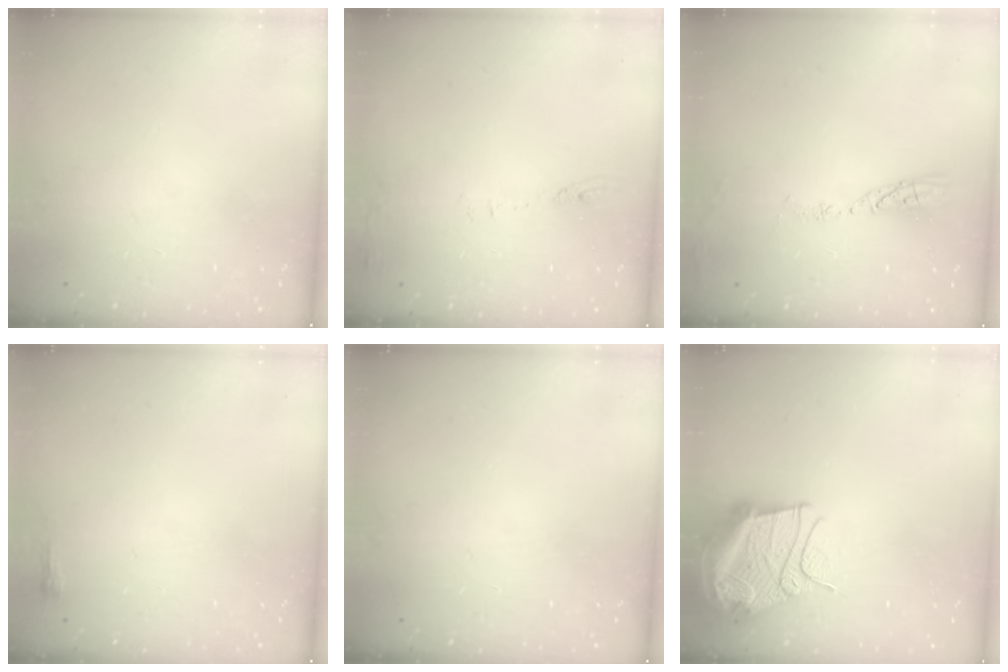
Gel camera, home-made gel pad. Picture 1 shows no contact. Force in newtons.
{"total": 6.2, "press": 6.2, "slide": 0.9}
{"total": 5.9, "press": 5.8, "slide": 0.7}
{"total": 2.3, "press": 2.2, "slide": 0.7}
{"total": 0.0}
{"total": 17.5, "press": 17.4, "slide": 1.9}